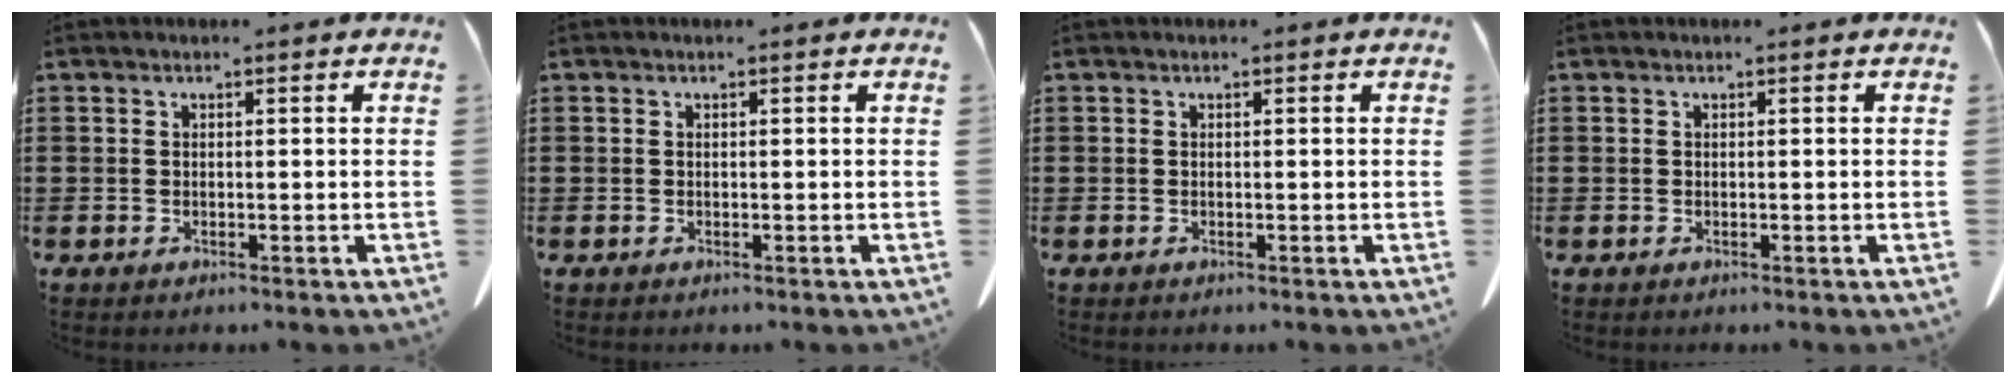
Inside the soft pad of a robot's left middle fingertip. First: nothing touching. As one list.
[{"total": 0.0}, {"total": 0.0}, {"total": 0.0}]